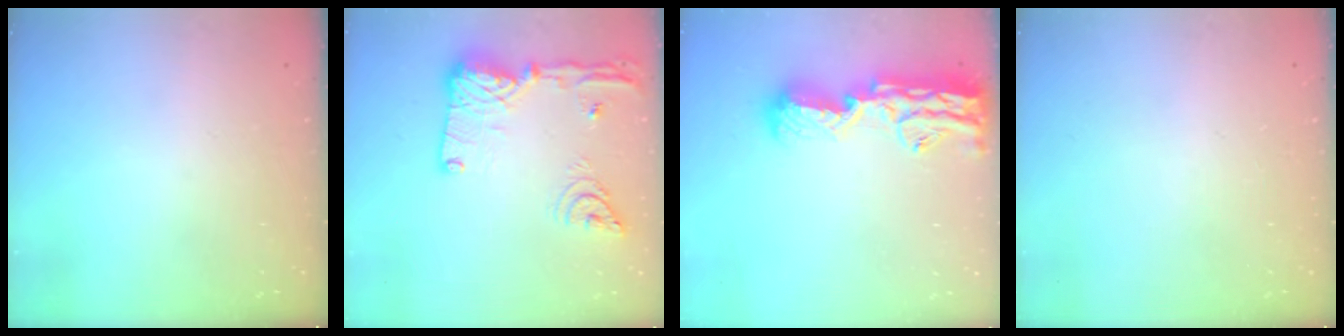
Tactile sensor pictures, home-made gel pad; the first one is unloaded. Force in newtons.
{"total": 20.1, "press": 19.9, "slide": 3.0}
{"total": 18.1, "press": 17.4, "slide": 5.2}
{"total": 0.0}